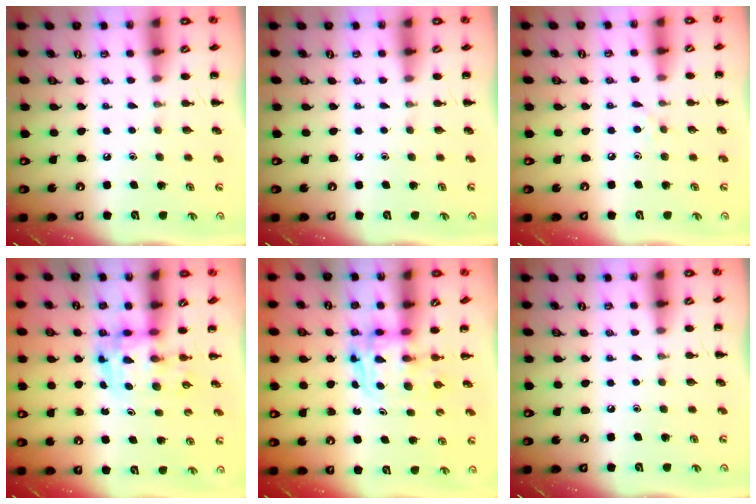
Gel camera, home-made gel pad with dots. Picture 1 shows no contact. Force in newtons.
{"total": 0.0}
{"total": 3.5, "press": 3.2, "slide": 1.5}
{"total": 3.6, "press": 3.5, "slide": 0.6}
{"total": 2.7, "press": 2.7, "slide": 0.2}
{"total": 0.0}